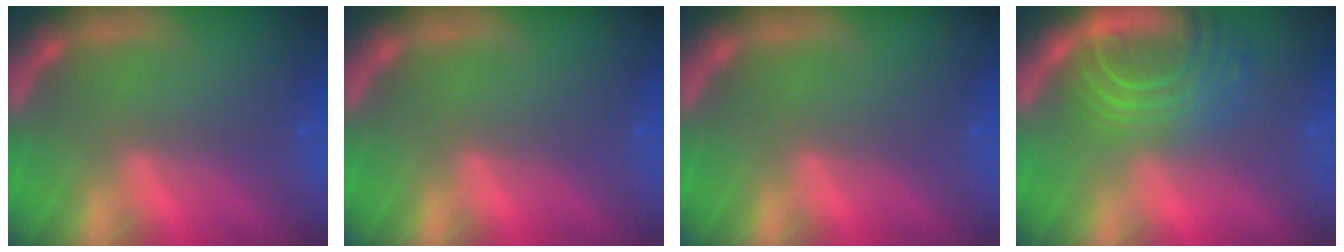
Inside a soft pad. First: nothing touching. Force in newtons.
{"total": 0.0}
{"total": 0.0}
{"total": 9.0}